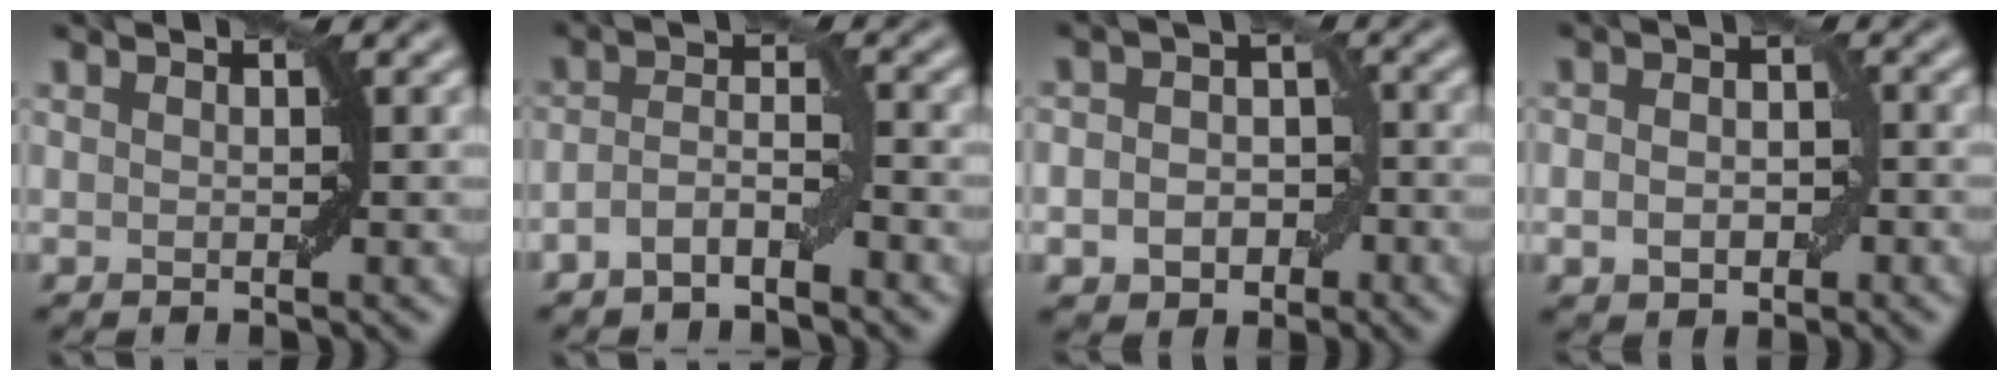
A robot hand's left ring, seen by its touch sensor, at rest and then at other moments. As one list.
[{"total": 3.0, "force": [-2.0, 0.9, 2.0], "torque": [-0.039, 0.010, -0.044]}, {"total": 5.5, "force": [-1.7, 4.4, 3.0], "torque": [-0.011, -0.004, -0.040]}, {"total": 3.4, "force": [-0.7, 2.3, 2.4], "torque": [-0.033, 0.000, -0.014]}]